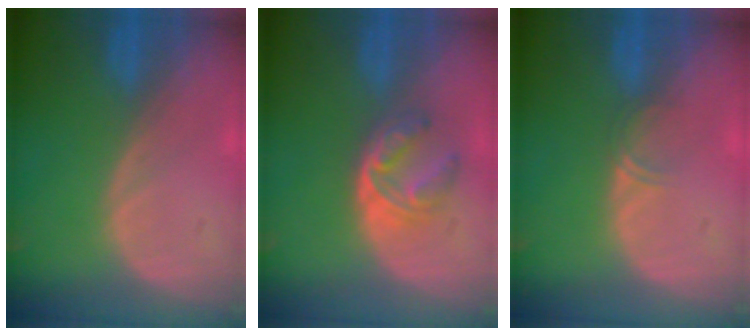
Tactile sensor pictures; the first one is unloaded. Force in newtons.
{"total": 6.3, "press": 5.0, "slide": 3.8}
{"total": 1.4, "press": 1.1, "slide": 0.9}